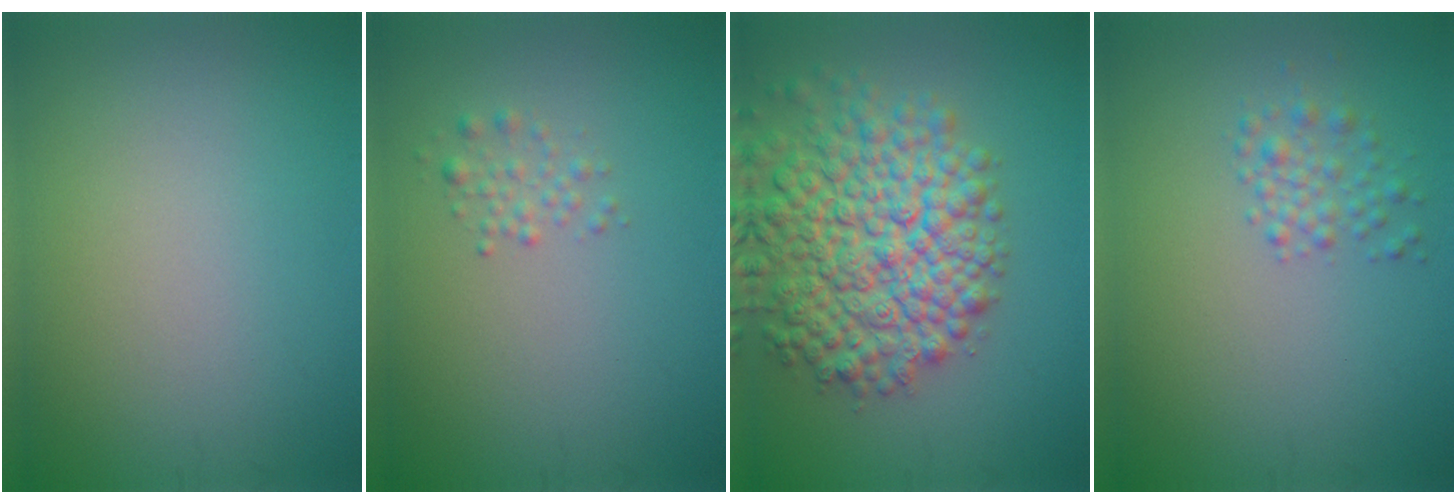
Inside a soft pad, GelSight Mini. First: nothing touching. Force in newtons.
{"total": 1.2, "press": 1.1, "slide": 0.1}
{"total": 10.1, "press": 10.1, "slide": 0.5}
{"total": 1.8, "press": 1.8, "slide": 0.1}